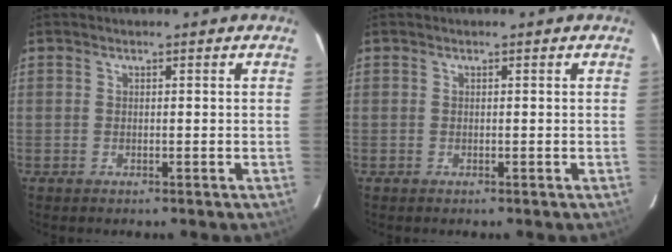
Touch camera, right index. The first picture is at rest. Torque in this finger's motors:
{"motor_torque": [0.00, 0.00, 0.02, 0.00]}